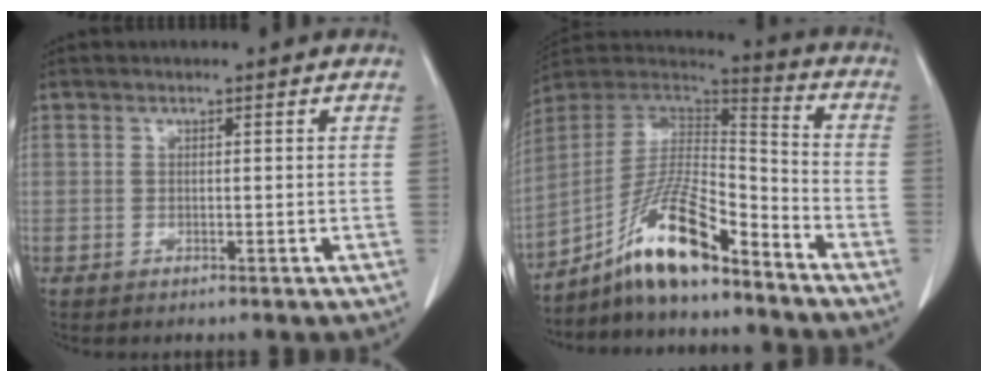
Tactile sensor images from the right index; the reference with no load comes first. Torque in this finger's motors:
{"motor_torque": [1.21, -0.93, 0.59, 0.19]}